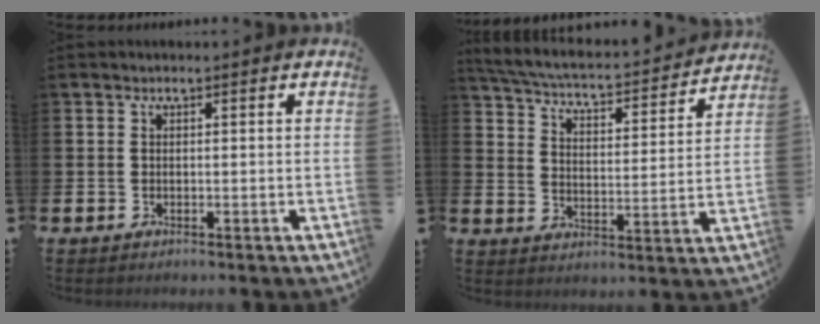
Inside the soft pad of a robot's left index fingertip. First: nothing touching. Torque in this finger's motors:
{"motor_torque": [0.33, -1.61, 0.25, 0.12]}